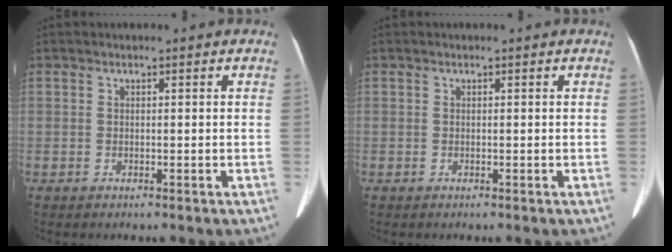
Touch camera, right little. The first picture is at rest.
{"total": 0.0}